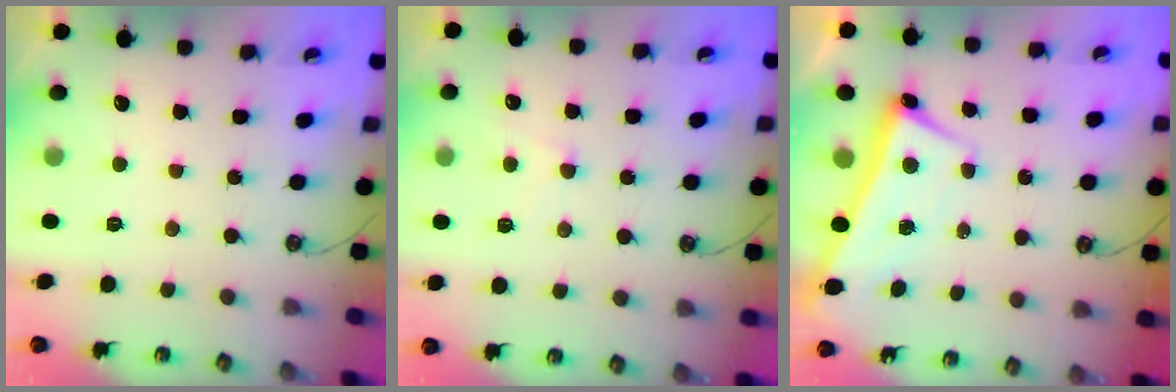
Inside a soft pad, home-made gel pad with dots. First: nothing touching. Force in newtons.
{"total": 2.6, "press": 2.5, "slide": 0.4}
{"total": 2.6, "press": 2.5, "slide": 0.8}